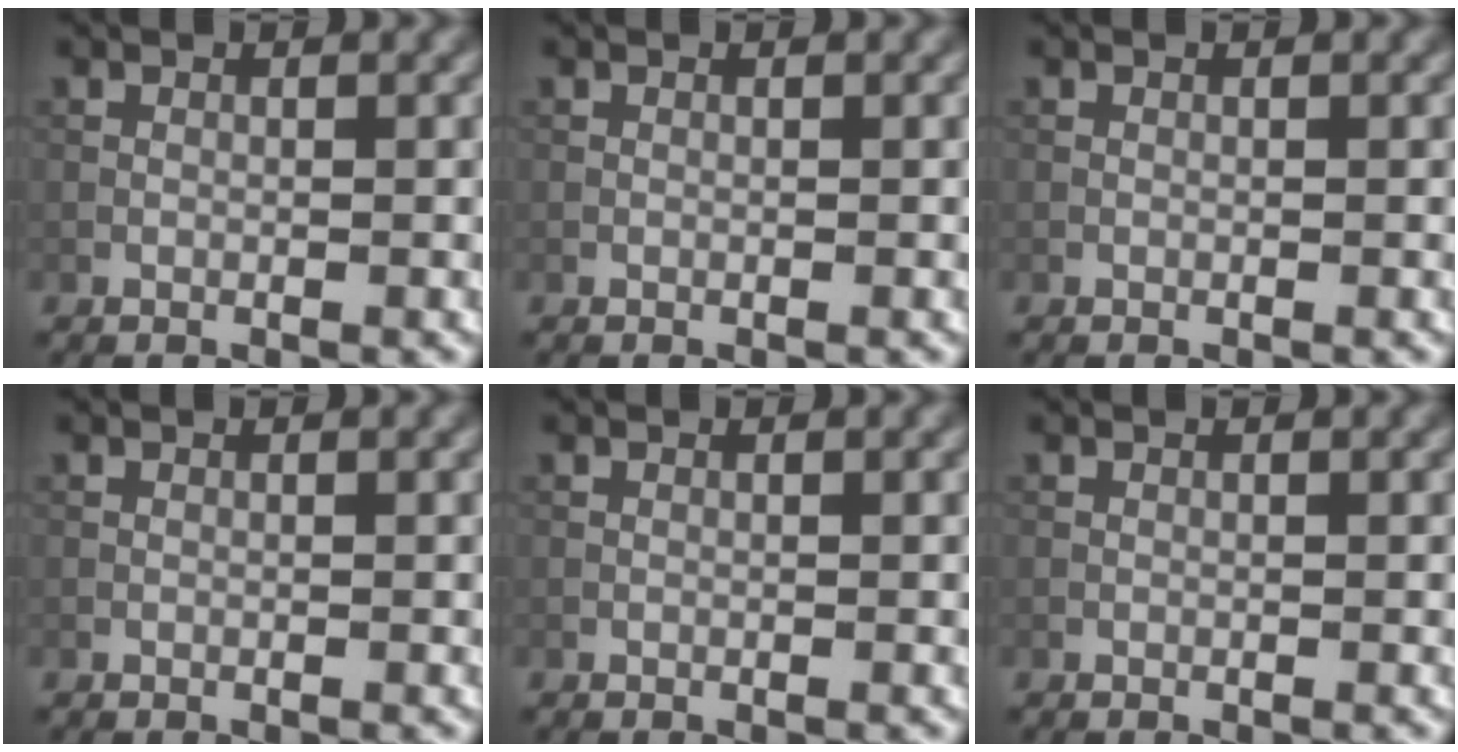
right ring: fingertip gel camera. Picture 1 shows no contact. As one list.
[{"total": 0.0}, {"total": 0.0}, {"total": 0.0}, {"total": 0.0}, {"total": 0.0}]